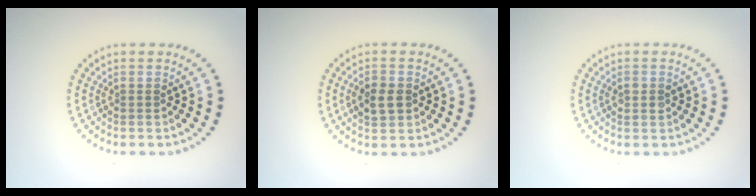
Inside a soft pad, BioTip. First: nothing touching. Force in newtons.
{"total": 2.6, "press": 2.6, "slide": 0.1}
{"total": 1.1, "press": 1.1, "slide": 0.1}